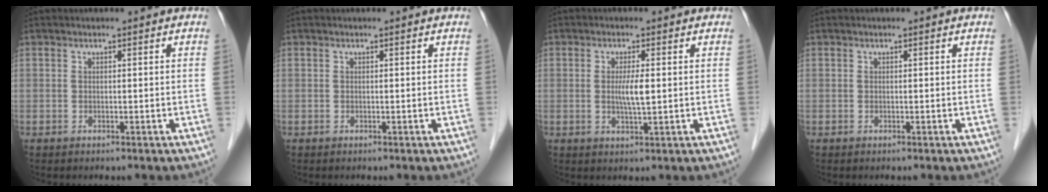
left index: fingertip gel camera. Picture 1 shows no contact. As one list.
[{"total": 0.0}, {"total": 3.4, "force": [0.1, 0.3, 3.3], "torque": [-0.064, -0.003, 0.003]}, {"total": 0.0}]